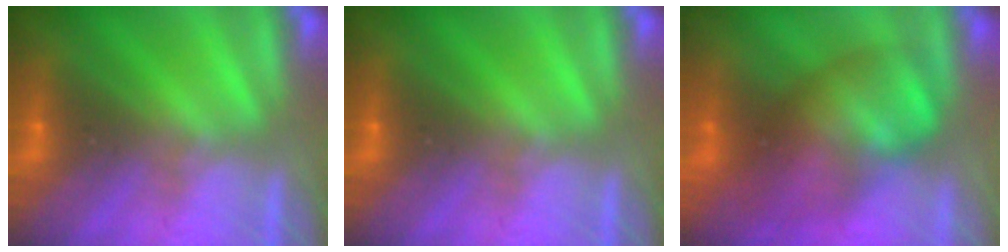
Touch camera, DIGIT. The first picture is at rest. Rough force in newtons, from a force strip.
{"total": 0.0}
{"total": 6.0}